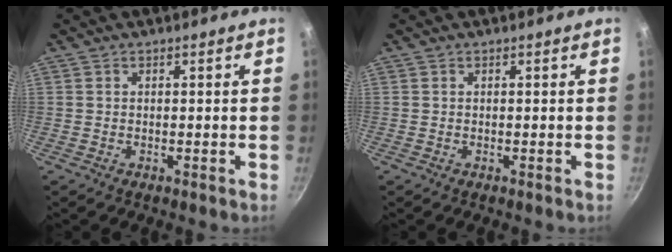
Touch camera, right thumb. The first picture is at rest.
{"total": 0.0}